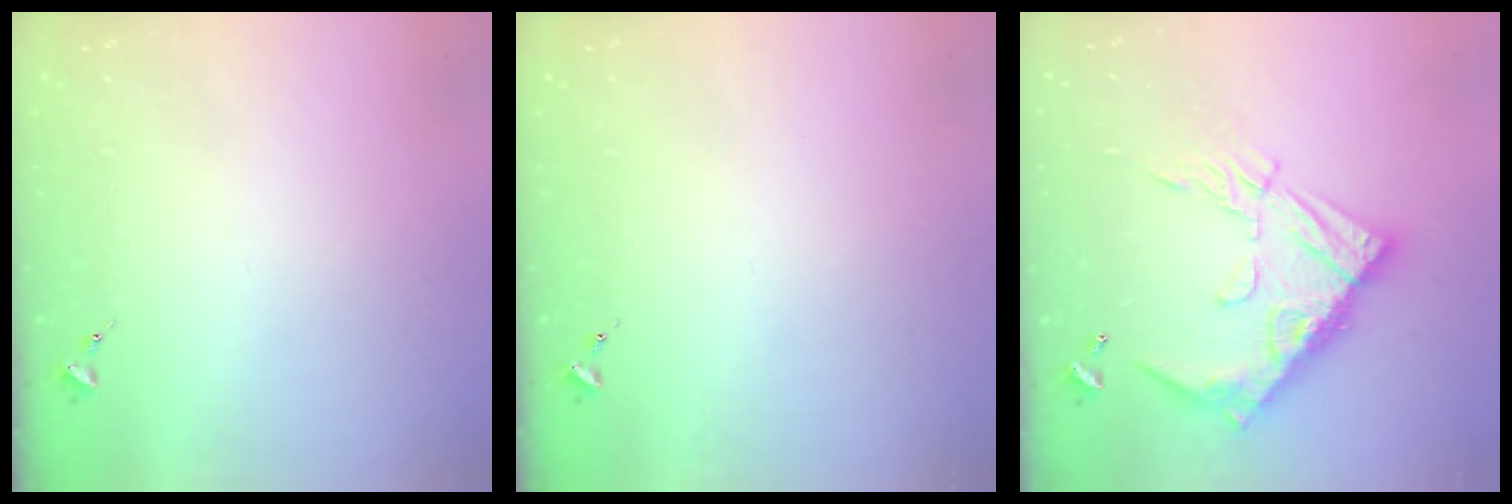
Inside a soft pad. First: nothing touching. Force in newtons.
{"total": 0.0}
{"total": 19.1, "press": 19.0, "slide": 1.8}